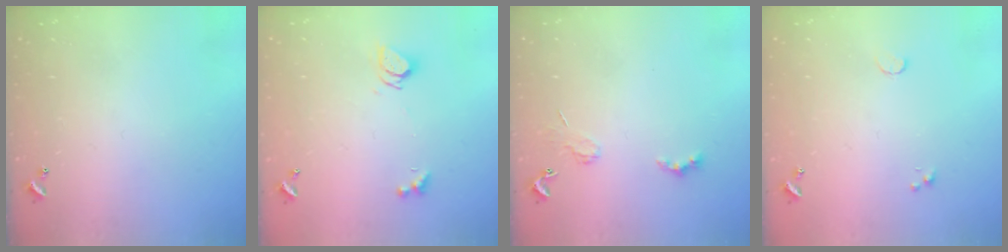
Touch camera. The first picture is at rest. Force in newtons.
{"total": 3.6, "press": 3.6, "slide": 0.4}
{"total": 2.0, "press": 1.9, "slide": 0.4}
{"total": 0.5, "press": 0.4, "slide": 0.3}